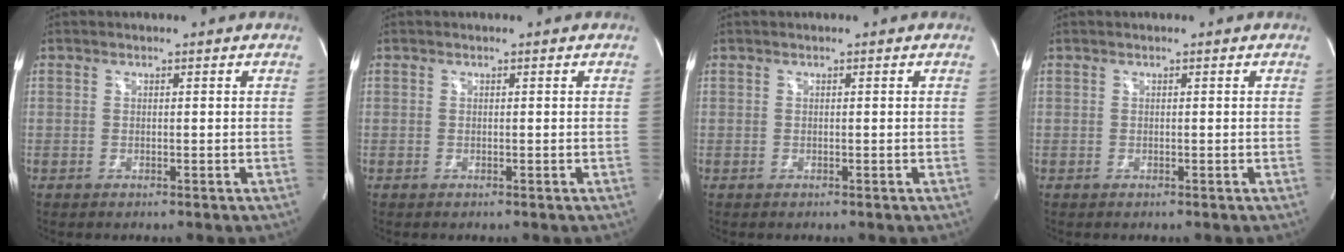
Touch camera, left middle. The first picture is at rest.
{"total": 0.0}
{"total": 0.0}
{"total": 0.0}